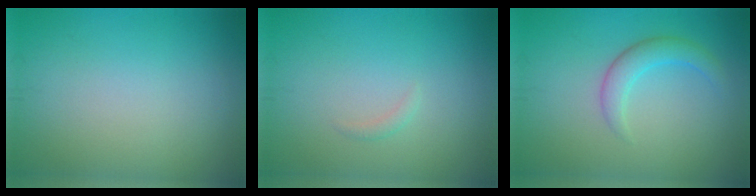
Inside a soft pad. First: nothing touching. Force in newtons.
{"total": 0.6, "press": 0.6, "slide": 0.0}
{"total": 2.5, "press": 2.5, "slide": 0.0}